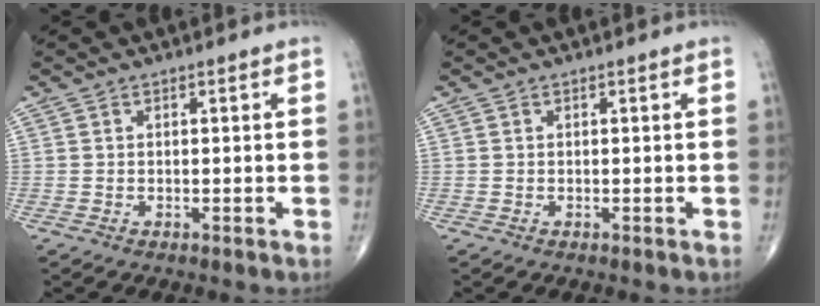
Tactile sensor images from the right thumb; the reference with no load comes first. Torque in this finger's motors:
{"motor_torque": [-0.01, 0.01, 0.00, 0.00, 0.00]}